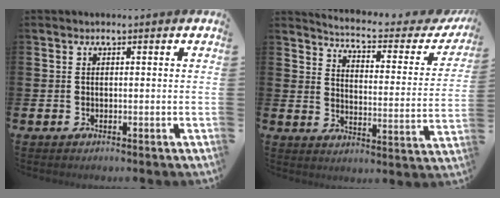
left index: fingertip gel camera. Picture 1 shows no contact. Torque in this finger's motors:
{"motor_torque": [1.06, -1.08, 0.17, 0.01]}